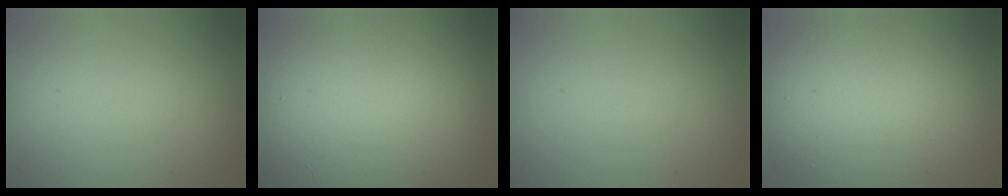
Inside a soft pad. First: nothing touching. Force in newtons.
{"total": 22.1, "press": 22.1, "slide": 1.2}
{"total": 0.0}
{"total": 9.5, "press": 9.4, "slide": 0.6}